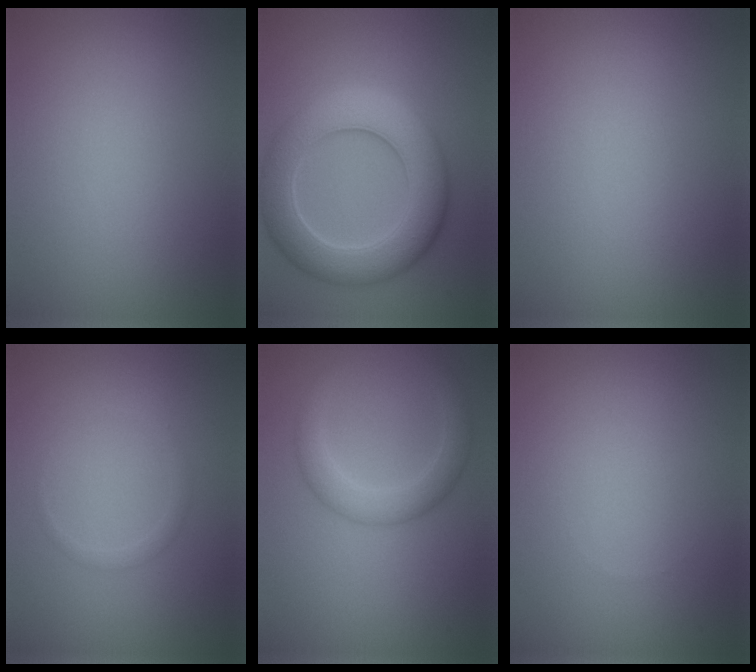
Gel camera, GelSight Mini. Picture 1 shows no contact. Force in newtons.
{"total": 8.2, "press": 8.2, "slide": 0.5}
{"total": 0.0}
{"total": 0.9, "press": 0.9, "slide": 0.0}
{"total": 3.3, "press": 3.3, "slide": 0.1}
{"total": 0.0}